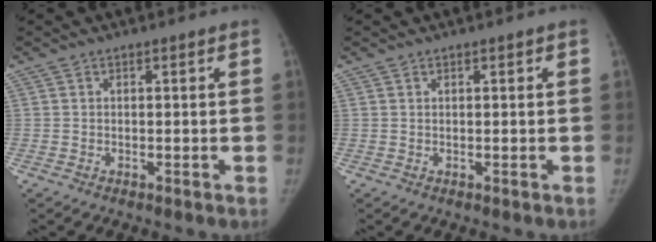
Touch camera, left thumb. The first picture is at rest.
{"total": 0.0}